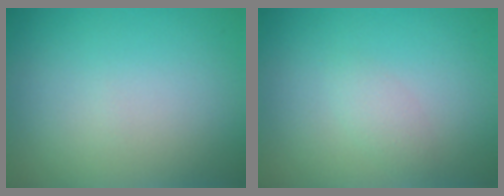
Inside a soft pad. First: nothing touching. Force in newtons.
{"total": 1.3, "press": 1.3, "slide": 0.1}